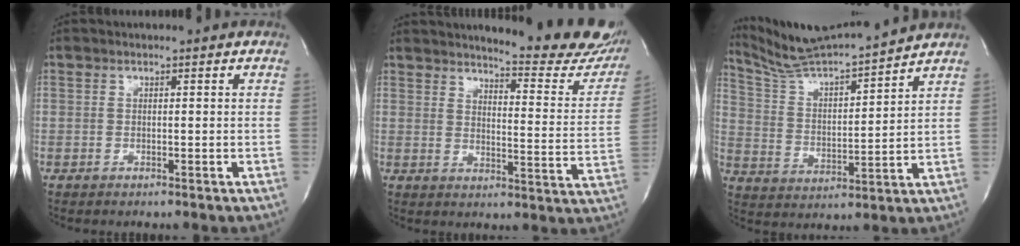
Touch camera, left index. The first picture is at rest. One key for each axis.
{"total": 19.9, "fx": 18.0, "fy": 2.7, "fz": 7.8, "tx": -0.095, "ty": -0.086, "tz": 0.204}
{"total": 15.4, "fx": 14.8, "fy": -0.9, "fz": 4.4, "tx": -0.095, "ty": -0.006, "tz": 0.255}